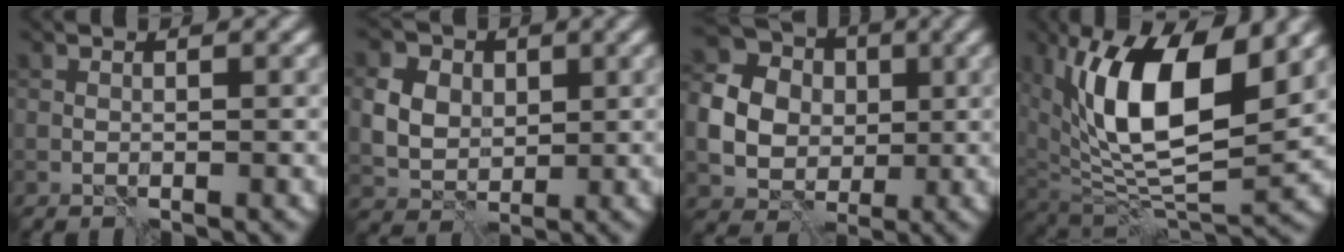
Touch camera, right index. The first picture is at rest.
{"total": 8.1, "force": [3.1, 6.4, 3.8], "torque": [-0.084, 0.028, 0.047]}
{"total": 7.7, "force": [0.5, 6.9, 3.3], "torque": [-0.085, 0.006, 0.001]}
{"total": 11.6, "force": [4.2, 5.1, 9.5], "torque": [-0.162, -0.002, 0.074]}